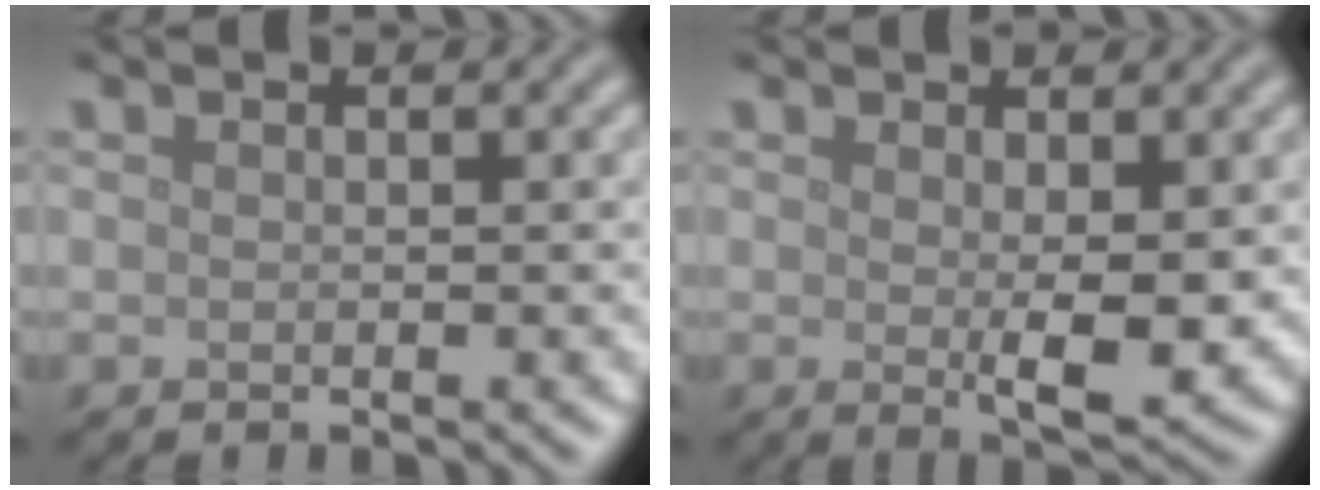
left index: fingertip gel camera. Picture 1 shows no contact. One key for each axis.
{"total": 3.3, "fx": 0.3, "fy": 0.9, "fz": 3.1, "tx": -0.050, "ty": -0.010, "tz": 0.008}